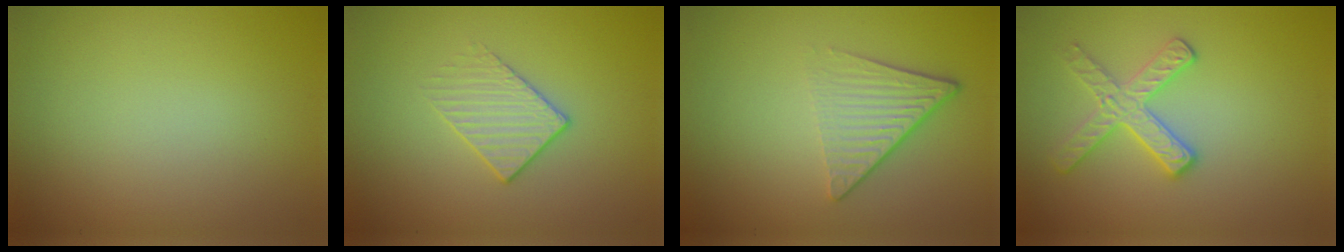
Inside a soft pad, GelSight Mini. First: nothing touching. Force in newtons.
{"total": 1.8, "press": 1.4, "slide": 1.1}
{"total": 4.6, "press": 2.8, "slide": 3.7}
{"total": 2.8, "press": 2.7, "slide": 0.6}